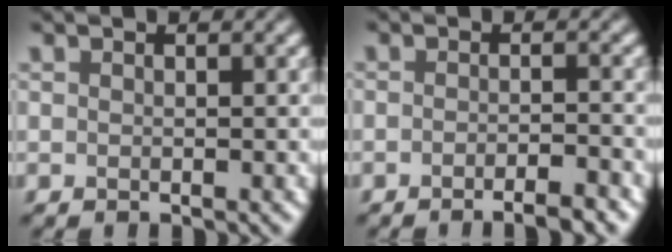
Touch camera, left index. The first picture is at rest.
{"total": 2.9, "force": [-2.2, 0.3, 1.9], "torque": [-0.025, 0.004, -0.037]}